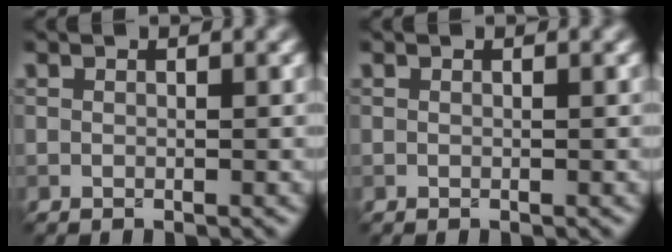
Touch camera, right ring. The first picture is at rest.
{"total": 0.0}